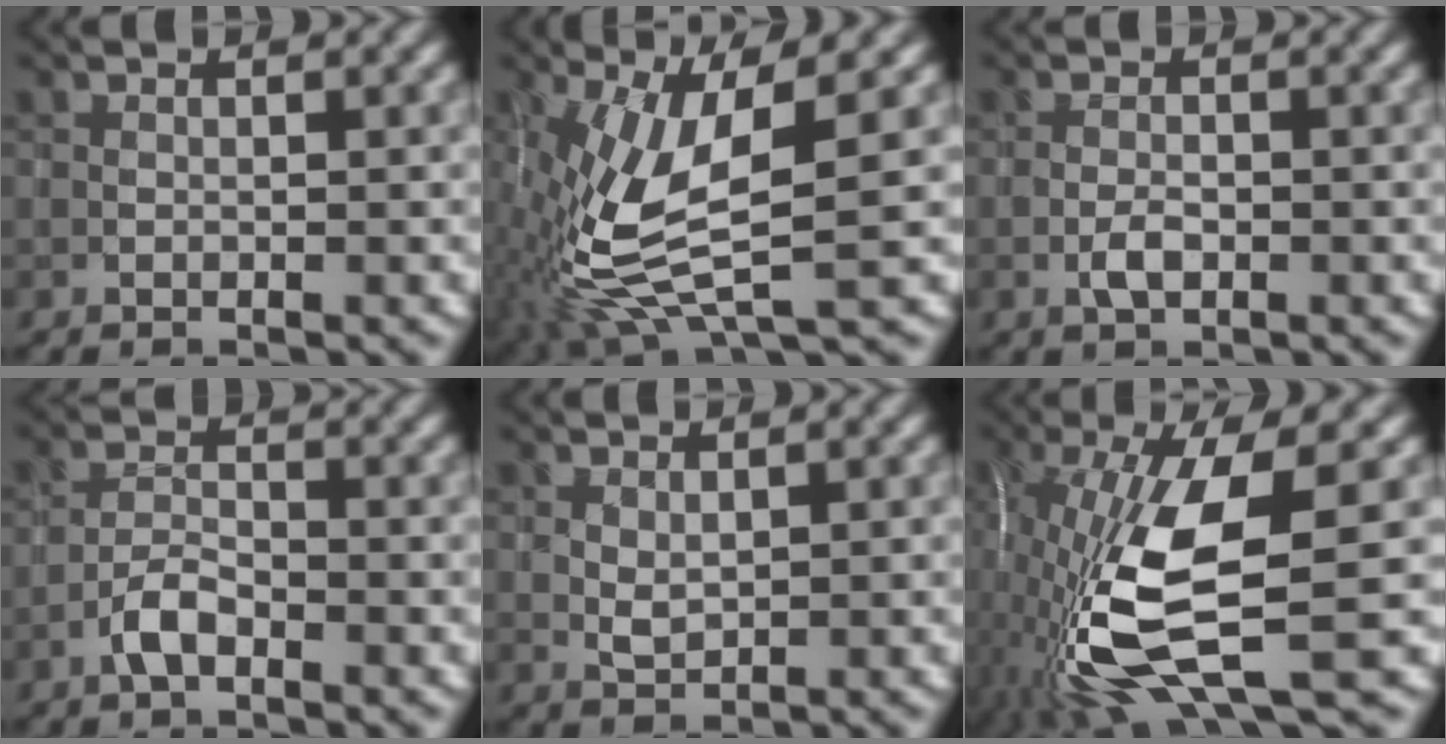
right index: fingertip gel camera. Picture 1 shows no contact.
{"total": 9.5, "force": [-1.1, 3.5, 8.8], "torque": [-0.207, -0.009, -0.022]}
{"total": 1.7, "force": [-0.6, 0.8, 1.4], "torque": [-0.026, 0.000, -0.015]}
{"total": 2.4, "force": [-1.5, 0.8, 1.6], "torque": [-0.033, 0.006, -0.034]}
{"total": 1.3, "force": [0.4, 0.8, 0.9], "torque": [-0.024, -0.005, 0.013]}
{"total": 12.2, "force": [-2.8, 3.8, 11.3], "torque": [-0.247, -0.015, -0.052]}